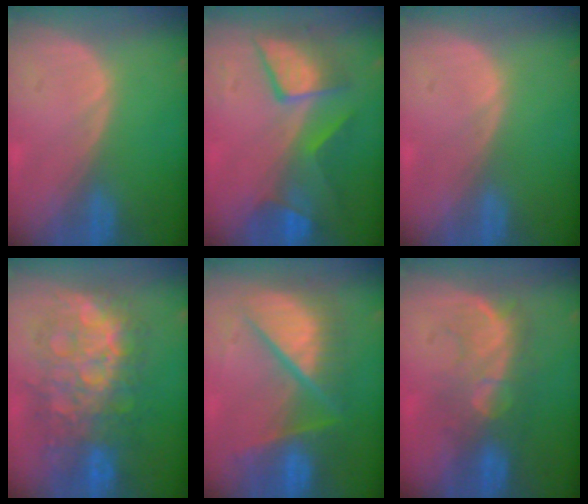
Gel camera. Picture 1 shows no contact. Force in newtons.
{"total": 7.8, "press": 7.8, "slide": 0.4}
{"total": 0.0}
{"total": 12.3, "press": 12.3, "slide": 1.3}
{"total": 10.8, "press": 10.7, "slide": 1.3}
{"total": 7.8, "press": 7.7, "slide": 1.3}